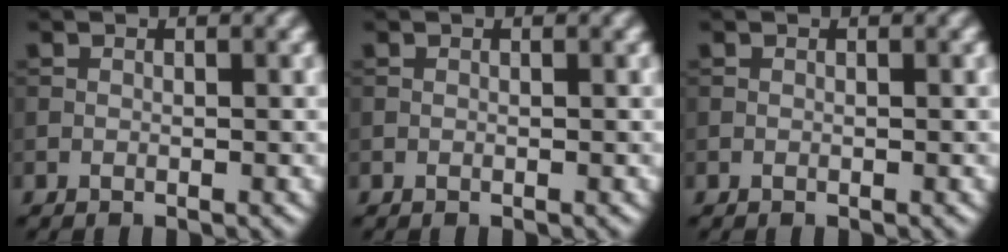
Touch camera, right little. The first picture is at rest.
{"total": 0.0}
{"total": 0.0}